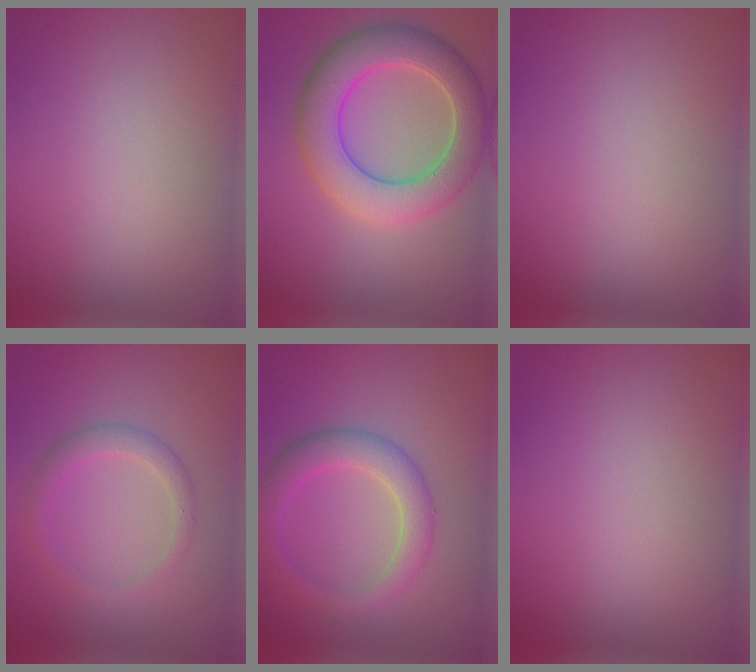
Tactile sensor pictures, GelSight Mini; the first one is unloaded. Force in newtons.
{"total": 7.4, "press": 7.4, "slide": 0.5}
{"total": 0.0}
{"total": 2.1, "press": 2.1, "slide": 0.1}
{"total": 3.9, "press": 3.9, "slide": 0.2}
{"total": 0.0}